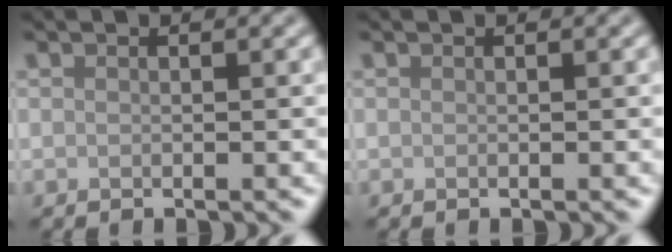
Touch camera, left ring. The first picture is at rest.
{"total": 0.0}